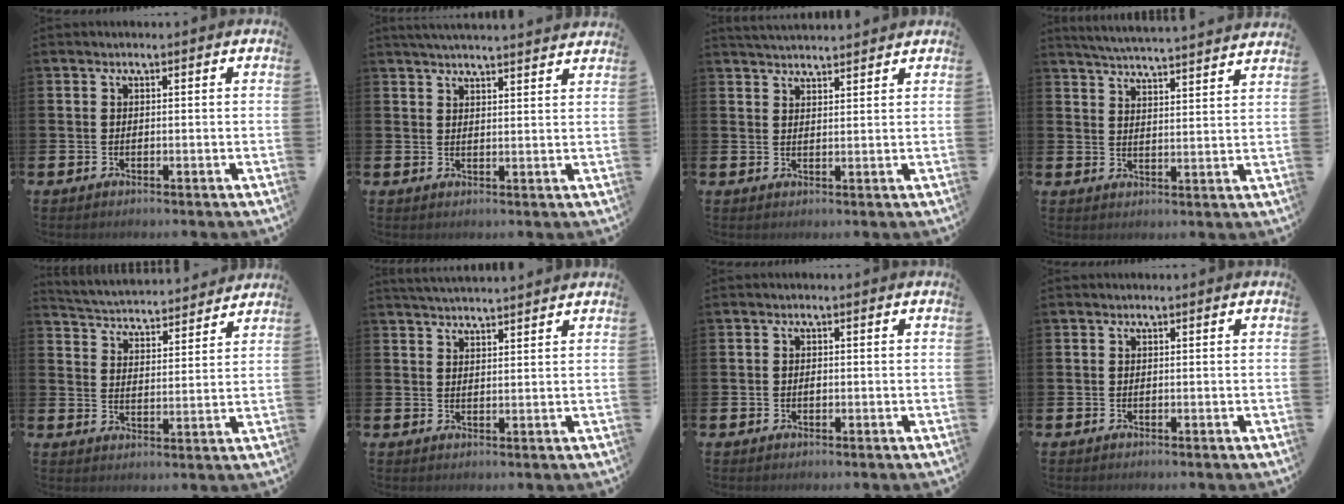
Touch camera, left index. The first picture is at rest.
{"total": 3.7, "force": [3.7, -0.5, 0.2], "torque": [-0.007, -0.019, 0.066]}
{"total": 3.3, "force": [3.3, 0.1, 0.2], "torque": [-0.006, -0.015, 0.059]}
{"total": 5.3, "force": [5.2, -0.6, 0.6], "torque": [-0.030, -0.038, 0.090]}
{"total": 4.7, "force": [4.6, 0.7, 0.1], "torque": [-0.026, -0.039, 0.078]}
{"total": 3.3, "force": [3.3, -0.1, 0.1], "torque": [-0.004, -0.015, 0.059]}
{"total": 0.9, "force": [-0.1, 0.8, 0.5], "torque": [-0.003, 0.003, -0.005]}
{"total": 0.0}